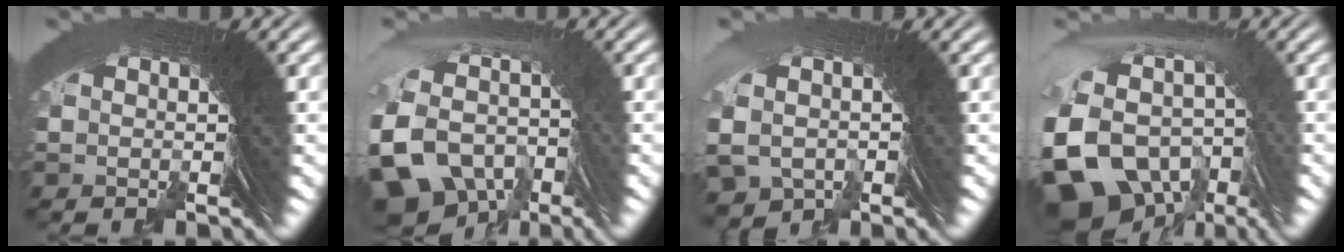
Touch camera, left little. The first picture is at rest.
{"total": 9.7, "force": [-3.2, 7.7, 5.0], "torque": [-0.127, -0.049, -0.038]}
{"total": 3.4, "force": [-1.8, 2.8, 0.4], "torque": [-0.013, -0.004, -0.031]}
{"total": 12.6, "force": [-3.0, 10.3, 6.6], "torque": [-0.179, -0.059, -0.029]}